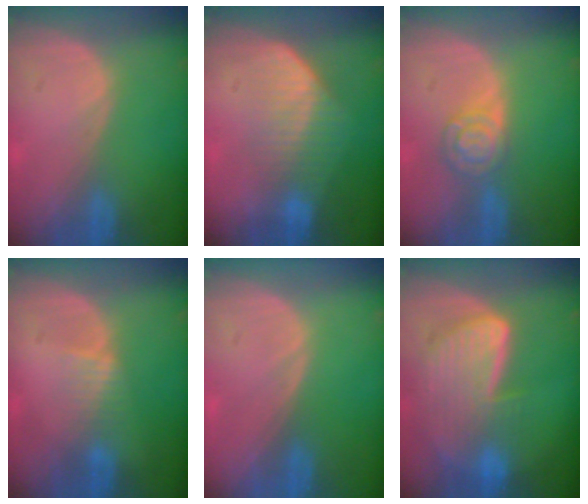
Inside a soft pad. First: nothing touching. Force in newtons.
{"total": 7.3, "press": 6.2, "slide": 3.9}
{"total": 5.3, "press": 4.7, "slide": 2.4}
{"total": 2.4, "press": 2.4, "slide": 0.2}
{"total": 0.0}
{"total": 9.2, "press": 8.1, "slide": 4.5}